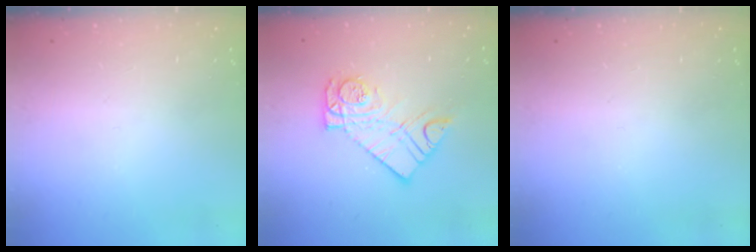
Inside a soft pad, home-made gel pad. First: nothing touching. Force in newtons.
{"total": 11.7, "press": 11.7, "slide": 1.0}
{"total": 0.0}